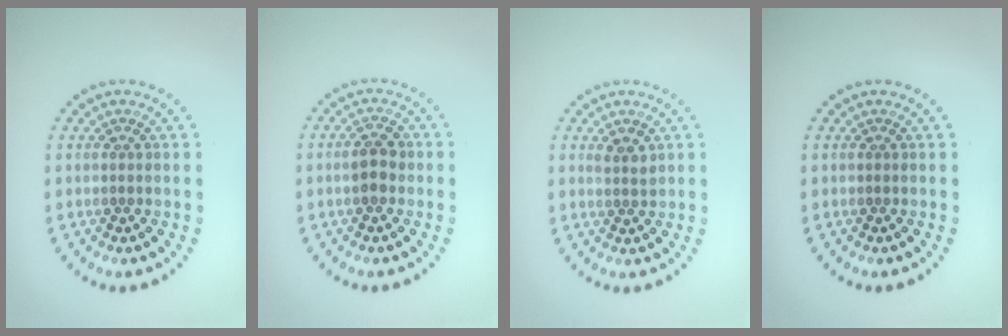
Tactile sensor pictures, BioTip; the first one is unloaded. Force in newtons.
{"total": 2.3, "press": 2.3, "slide": 0.1}
{"total": 1.4, "press": 1.2, "slide": 0.8}
{"total": 0.0}